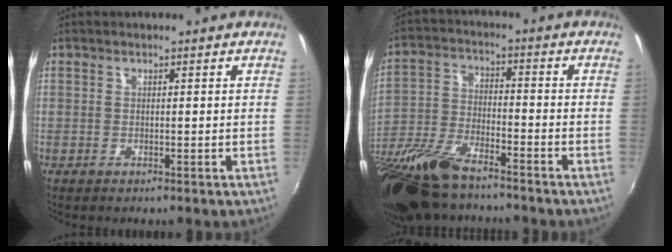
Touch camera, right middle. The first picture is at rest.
{"total": 20.1, "force": [-15.4, 6.4, 11.2], "torque": [-0.249, -0.048, -0.284]}